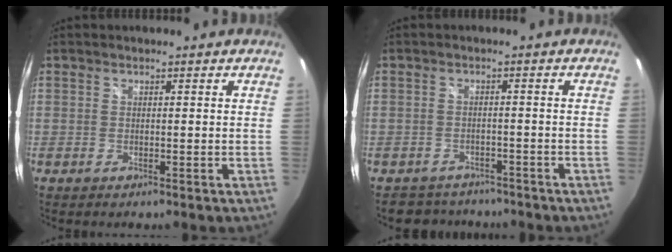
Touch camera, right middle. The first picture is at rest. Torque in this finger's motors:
{"motor_torque": [0.30, -0.55, 0.03, 0.01]}